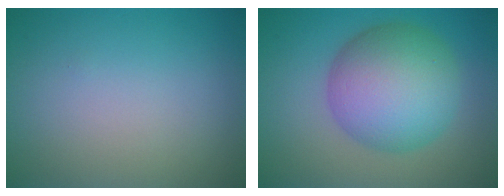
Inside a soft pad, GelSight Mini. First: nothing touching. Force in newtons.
{"total": 9.6, "press": 9.6, "slide": 0.3}